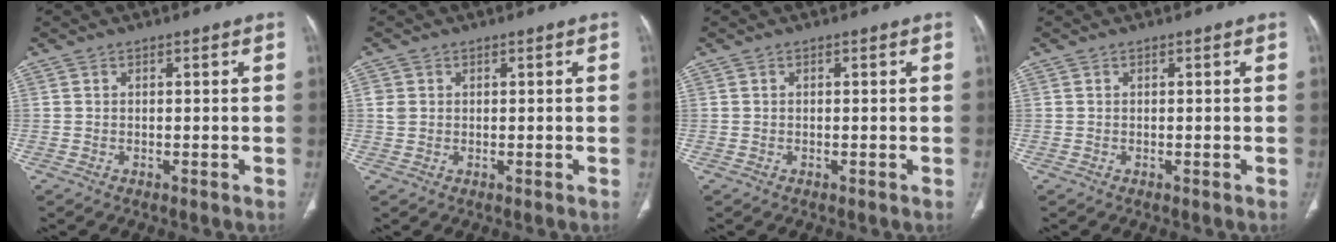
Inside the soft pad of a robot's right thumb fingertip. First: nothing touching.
{"total": 1.8, "force": [0.4, 1.6, 0.8], "torque": [-0.014, 0.001, 0.011]}
{"total": 0.0}
{"total": 0.0}